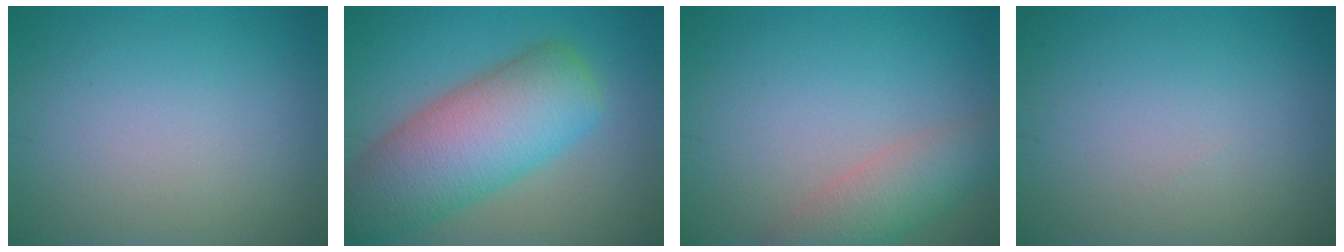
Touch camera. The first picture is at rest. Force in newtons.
{"total": 10.6, "press": 10.6, "slide": 0.5}
{"total": 4.1, "press": 4.1, "slide": 0.3}
{"total": 0.0}